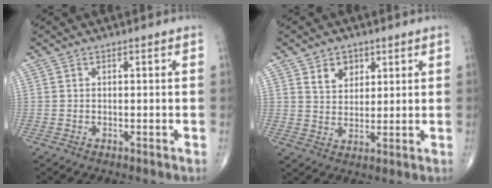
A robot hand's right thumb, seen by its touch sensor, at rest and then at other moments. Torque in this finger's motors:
{"motor_torque": [-0.72, 0.28, 0.32, 0.48, -0.07]}